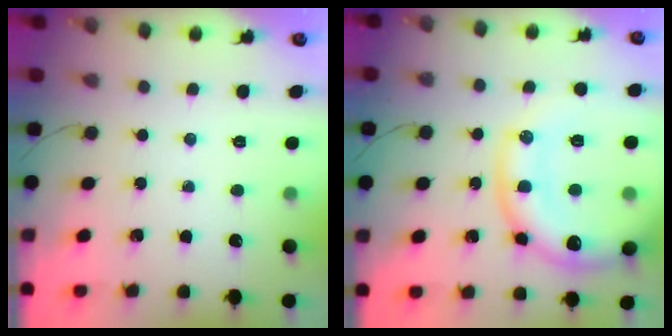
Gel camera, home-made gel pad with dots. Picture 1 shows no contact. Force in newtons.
{"total": 21.9, "press": 21.7, "slide": 3.0}